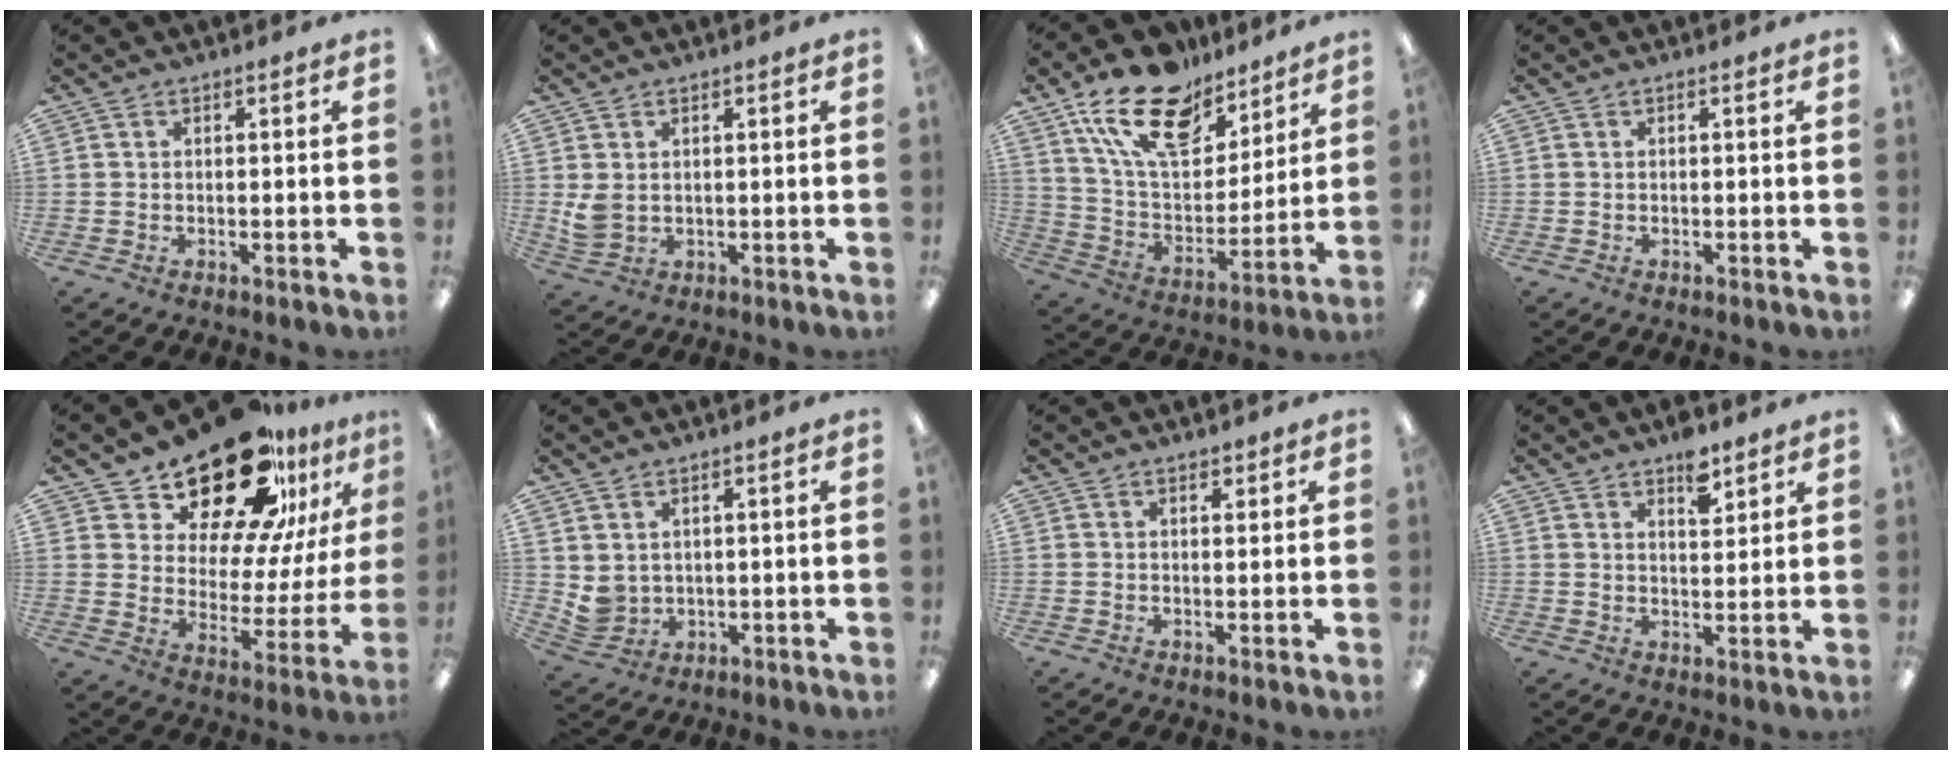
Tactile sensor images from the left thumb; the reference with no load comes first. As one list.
[{"total": 4.1, "force": [1.4, 3.0, 2.4], "torque": [-0.045, -0.006, 0.027]}, {"total": 20.5, "force": [13.7, 10.5, 11.0], "torque": [-0.206, -0.068, 0.248]}, {"total": 0.0}, {"total": 24.1, "force": [18.8, 9.8, 11.3], "torque": [-0.187, -0.126, 0.325]}, {"total": 4.2, "force": [2.4, 3.3, 1.1], "torque": [-0.038, -0.011, 0.048]}, {"total": 1.5, "force": [1.2, 0.8, 0.6], "torque": [-0.004, -0.003, 0.021]}, {"total": 6.3, "force": [4.5, 2.9, 3.2], "torque": [-0.034, -0.027, 0.075]}]